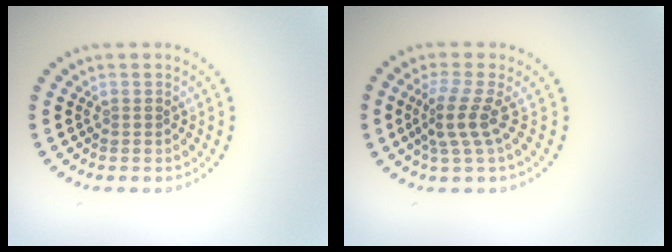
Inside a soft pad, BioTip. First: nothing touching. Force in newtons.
{"total": 2.9, "press": 2.0, "slide": 2.1}